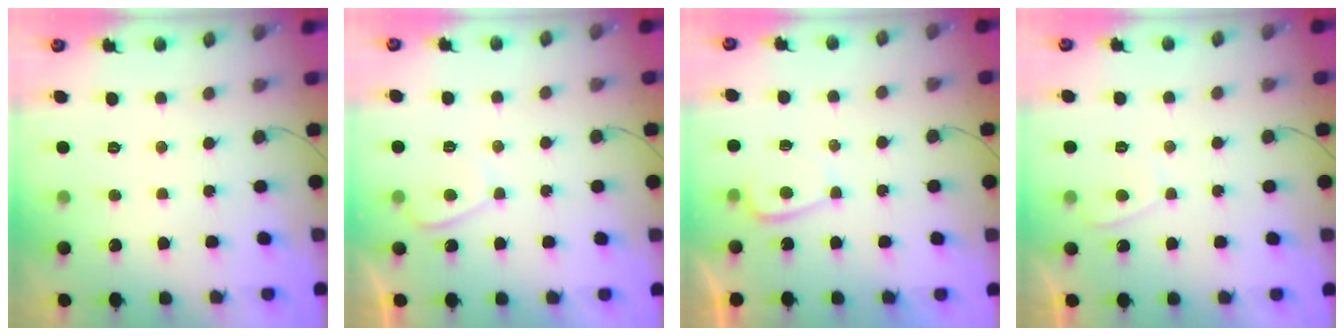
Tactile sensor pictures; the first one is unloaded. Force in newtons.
{"total": 2.7, "press": 2.7, "slide": 0.4}
{"total": 2.7, "press": 2.7, "slide": 0.6}
{"total": 0.7, "press": 0.5, "slide": 0.4}